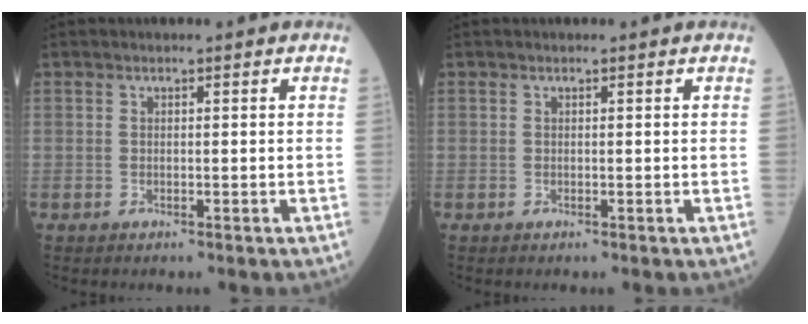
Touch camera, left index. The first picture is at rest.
{"total": 0.0}